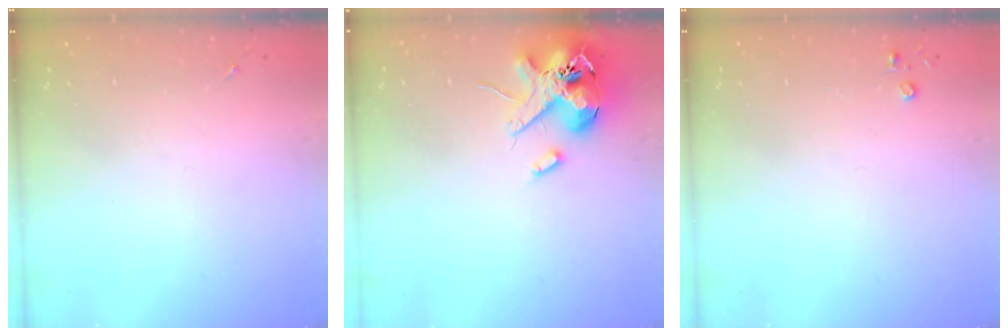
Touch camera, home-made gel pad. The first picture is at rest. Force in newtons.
{"total": 14.4, "press": 14.2, "slide": 2.4}
{"total": 2.8, "press": 2.8, "slide": 0.3}